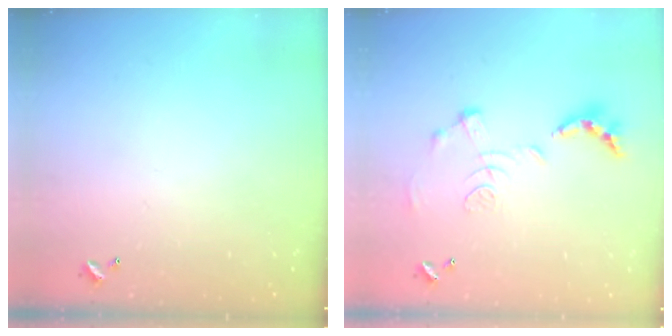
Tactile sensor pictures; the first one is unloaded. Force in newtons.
{"total": 1.2, "press": 0.4, "slide": 1.1}